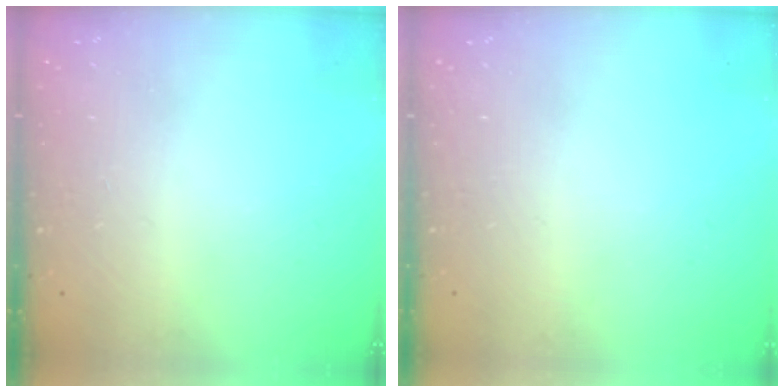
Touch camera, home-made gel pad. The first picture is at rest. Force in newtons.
{"total": 0.0}